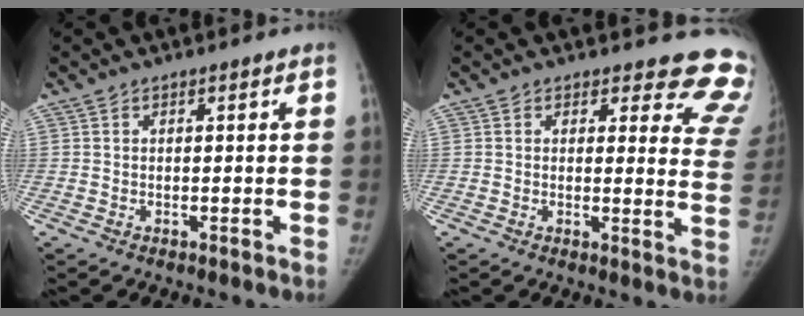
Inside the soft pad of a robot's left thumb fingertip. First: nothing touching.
{"total": 13.0, "force": [12.1, 4.6, 1.9], "torque": [0.042, -0.107, 0.091]}